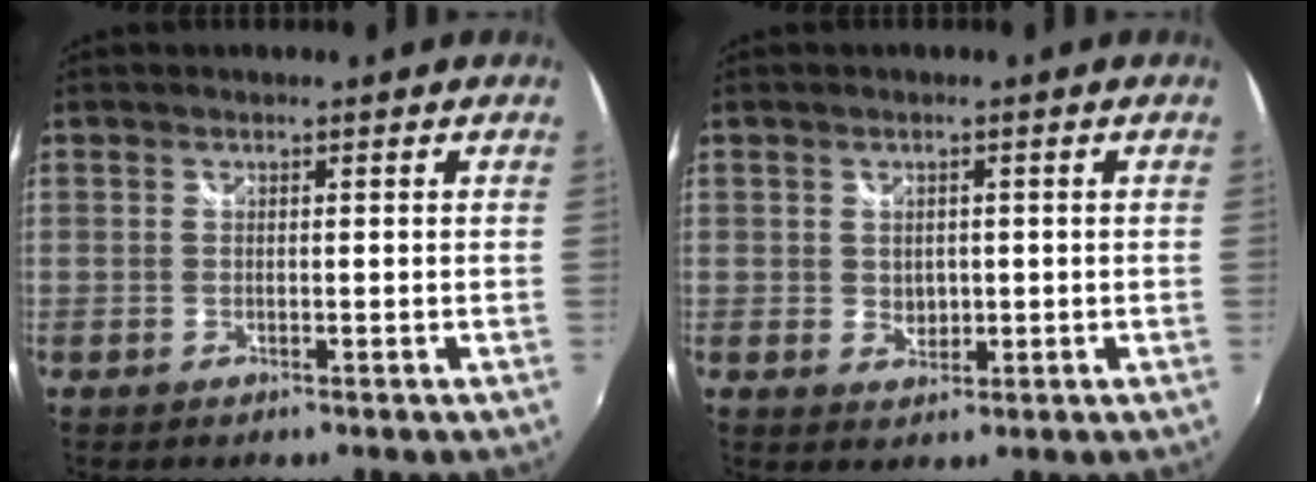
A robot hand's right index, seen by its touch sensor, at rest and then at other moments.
{"total": 2.9, "force": [0.0, 2.4, 1.6], "torque": [-0.025, -0.001, 0.001]}